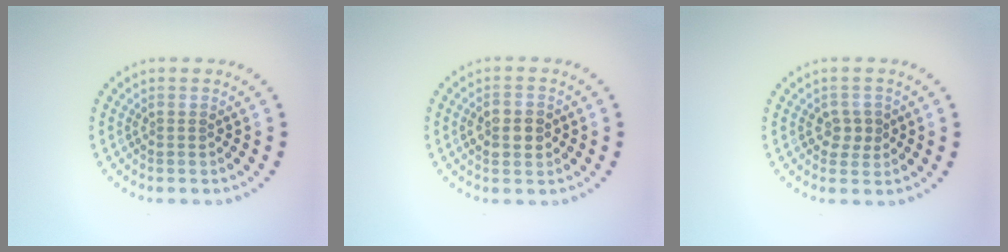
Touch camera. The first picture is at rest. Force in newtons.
{"total": 3.3, "press": 3.3, "slide": 0.1}
{"total": 1.9, "press": 1.8, "slide": 0.6}